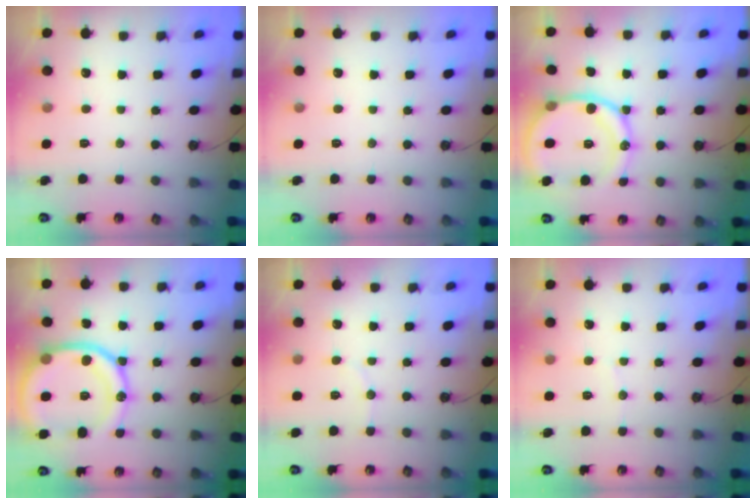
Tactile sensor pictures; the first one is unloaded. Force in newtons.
{"total": 0.0}
{"total": 16.5, "press": 16.4, "slide": 1.4}
{"total": 21.9, "press": 21.8, "slide": 2.5}
{"total": 4.1, "press": 4.1, "slide": 0.8}
{"total": 3.7, "press": 3.7, "slide": 0.3}